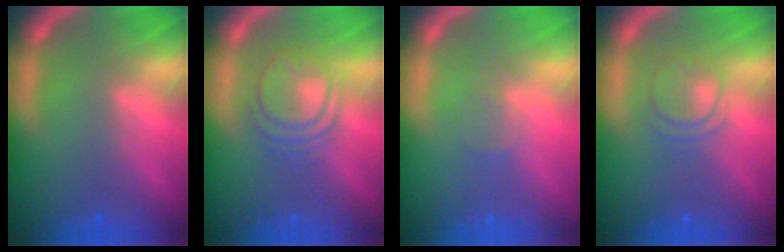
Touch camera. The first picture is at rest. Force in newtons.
{"total": 5.0}
{"total": 1.0}
{"total": 3.0}